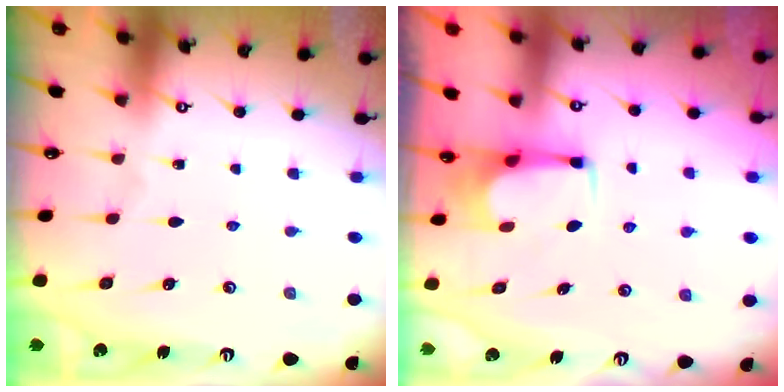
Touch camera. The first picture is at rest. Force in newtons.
{"total": 2.5, "press": 2.4, "slide": 0.4}